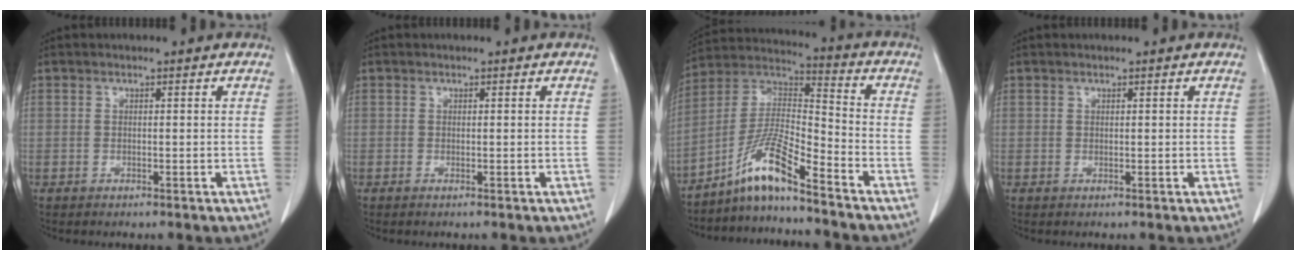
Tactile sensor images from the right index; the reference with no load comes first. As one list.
[{"total": 0.0}, {"total": 10.1, "force": [-7.6, 0.2, 6.6], "torque": [-0.134, 0.010, -0.147]}, {"total": 0.0}]